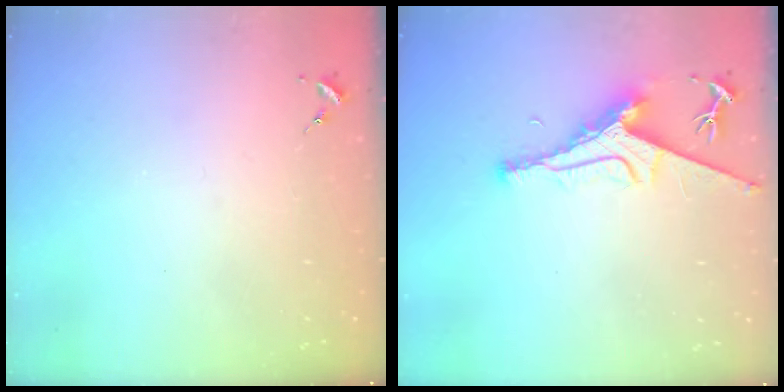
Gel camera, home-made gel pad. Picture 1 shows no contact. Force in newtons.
{"total": 8.5, "press": 8.4, "slide": 1.1}